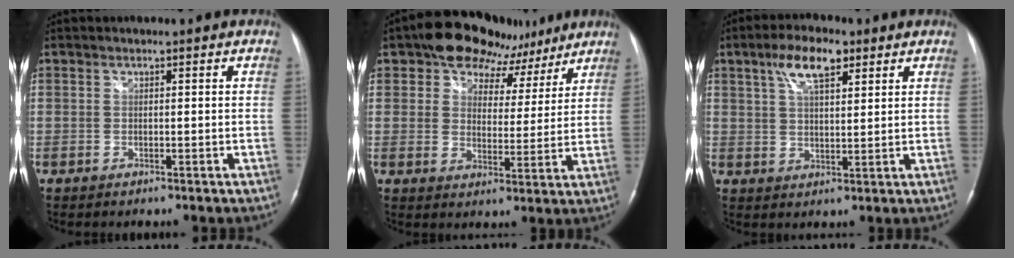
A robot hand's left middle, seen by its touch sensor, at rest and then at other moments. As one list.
[{"total": 11.2, "force": [7.6, 7.0, 4.2], "torque": [-0.042, 0.024, 0.105]}, {"total": 7.6, "force": [4.2, 2.6, 5.7], "torque": [-0.112, 0.016, 0.076]}]